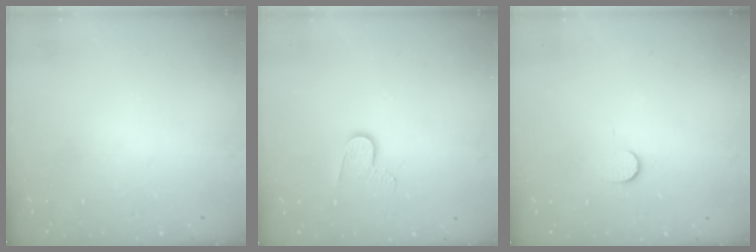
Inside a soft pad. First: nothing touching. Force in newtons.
{"total": 5.9, "press": 5.8, "slide": 0.5}
{"total": 6.0, "press": 6.0, "slide": 0.5}